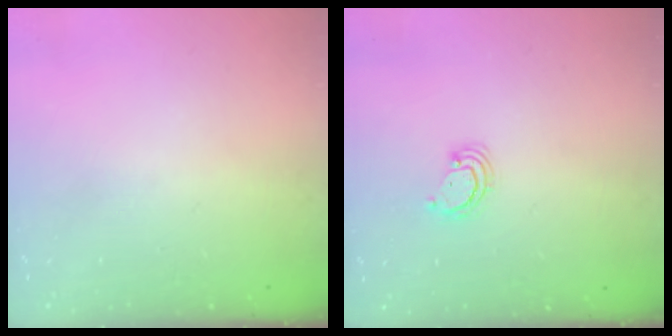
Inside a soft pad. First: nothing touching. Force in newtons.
{"total": 2.9, "press": 2.8, "slide": 0.3}